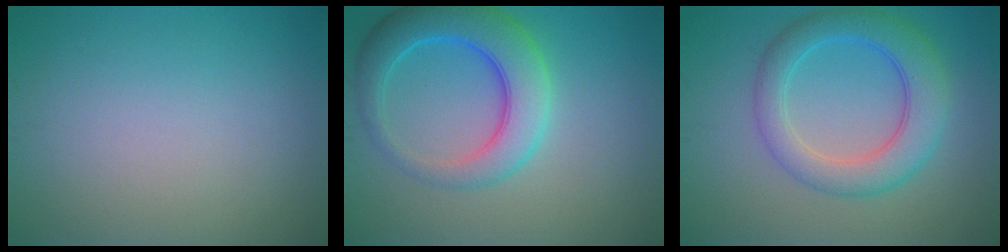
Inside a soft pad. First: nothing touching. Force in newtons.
{"total": 6.7, "press": 6.7, "slide": 0.4}
{"total": 5.6, "press": 5.6, "slide": 0.1}